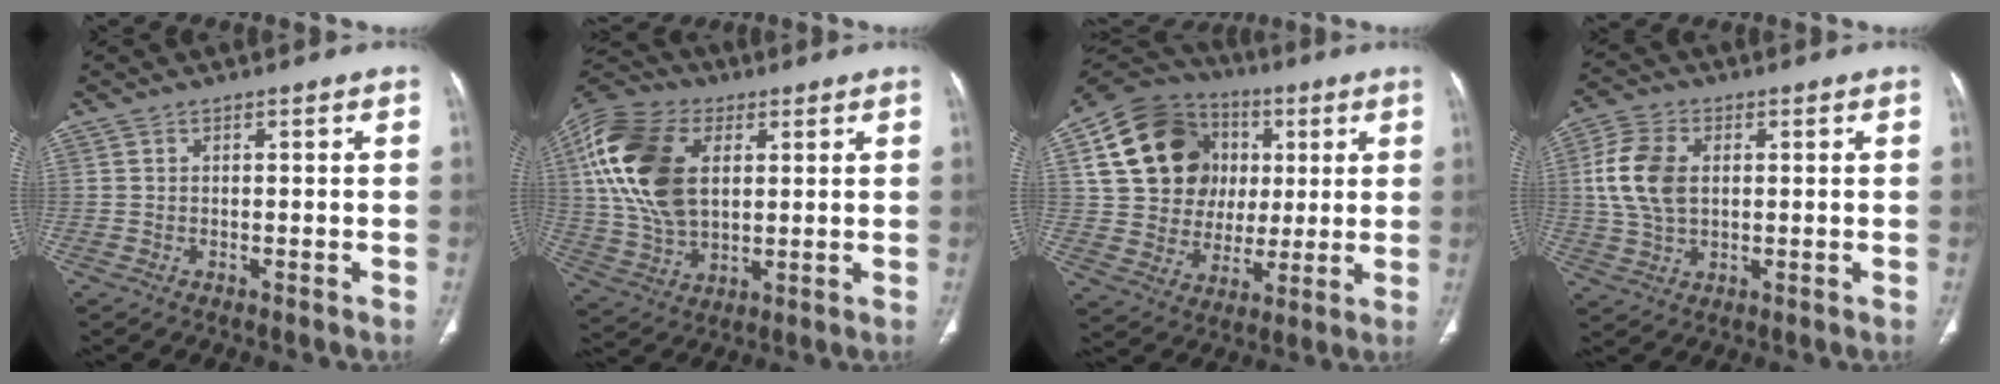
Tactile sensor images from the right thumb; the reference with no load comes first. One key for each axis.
{"total": 20.8, "fx": 4.9, "fy": 13.0, "fz": 15.4, "tx": -0.312, "ty": 0.000, "tz": 0.088}
{"total": 21.3, "fx": 5.5, "fy": 17.5, "fz": 10.9, "tx": -0.158, "ty": 0.027, "tz": 0.107}
{"total": 10.3, "fx": 1.5, "fy": 6.8, "fz": 7.5, "tx": -0.151, "ty": 0.006, "tz": 0.031}